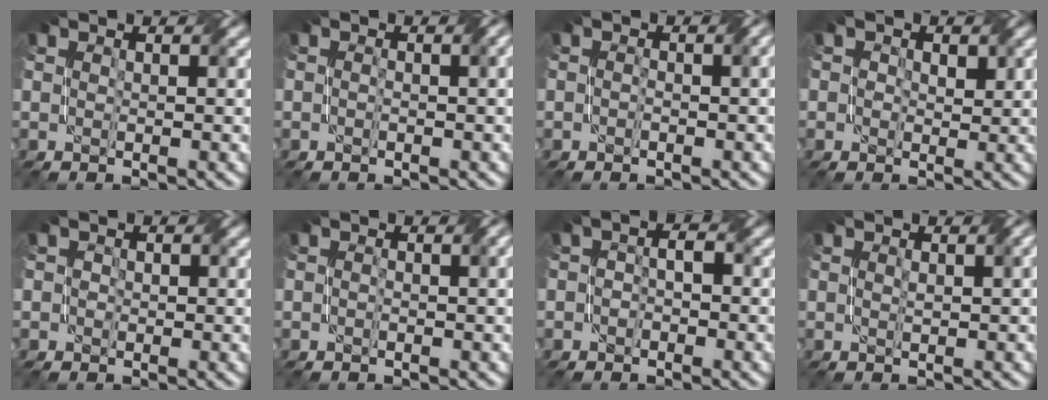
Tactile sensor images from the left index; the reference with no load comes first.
{"total": 2.0, "force": [-0.4, 0.8, 1.8], "torque": [-0.023, -0.004, -0.003]}
{"total": 2.5, "force": [-0.9, 1.1, 2.0], "torque": [-0.020, -0.005, -0.012]}
{"total": 2.0, "force": [0.5, 1.8, 0.9], "torque": [-0.018, 0.004, 0.008]}
{"total": 1.3, "force": [-0.1, 1.3, 0.3], "torque": [-0.006, 0.004, -0.005]}
{"total": 2.1, "force": [-0.3, 1.0, 1.8], "torque": [-0.022, -0.004, -0.005]}
{"total": 2.1, "force": [-1.1, 1.5, 0.9], "torque": [-0.004, 0.005, -0.024]}
{"total": 1.2, "force": [0.1, 0.2, 1.2], "torque": [-0.019, 0.002, 0.001]}